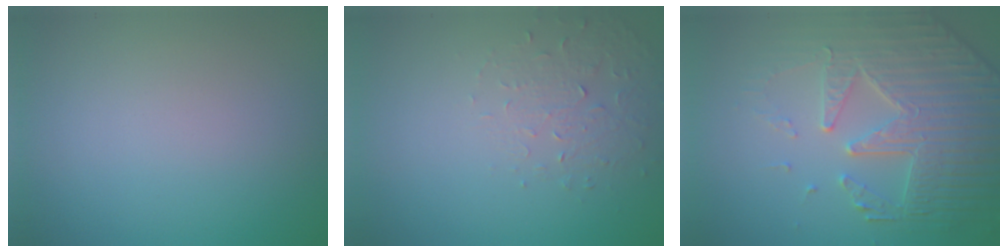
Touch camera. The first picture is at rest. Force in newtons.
{"total": 1.6, "press": 0.9, "slide": 1.3}
{"total": 5.9, "press": 5.2, "slide": 2.8}